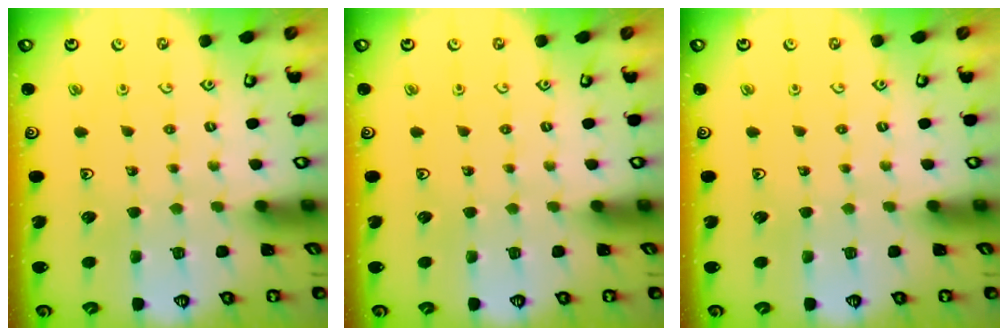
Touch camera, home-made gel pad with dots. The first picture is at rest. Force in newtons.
{"total": 0.0}
{"total": 0.0}